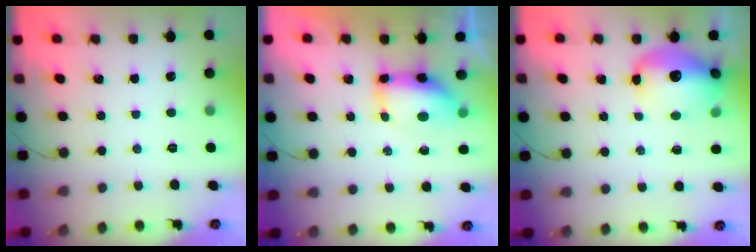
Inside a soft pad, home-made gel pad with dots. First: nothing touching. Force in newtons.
{"total": 8.3, "press": 8.2, "slide": 1.2}
{"total": 12.8, "press": 12.4, "slide": 3.3}